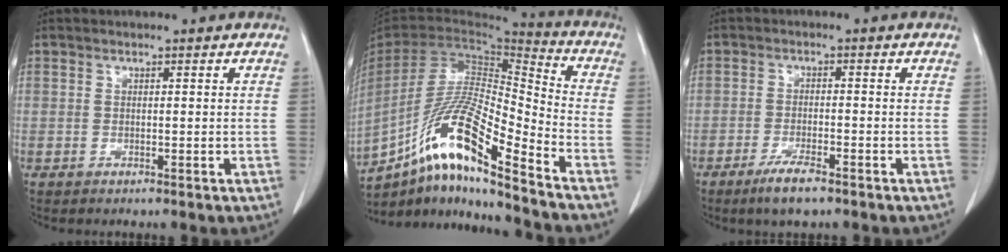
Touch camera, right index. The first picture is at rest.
{"total": 18.2, "force": [-12.4, 0.9, 13.3], "torque": [-0.276, -0.008, -0.228]}
{"total": 4.7, "force": [-3.3, 0.7, 3.3], "torque": [-0.068, -0.008, -0.057]}